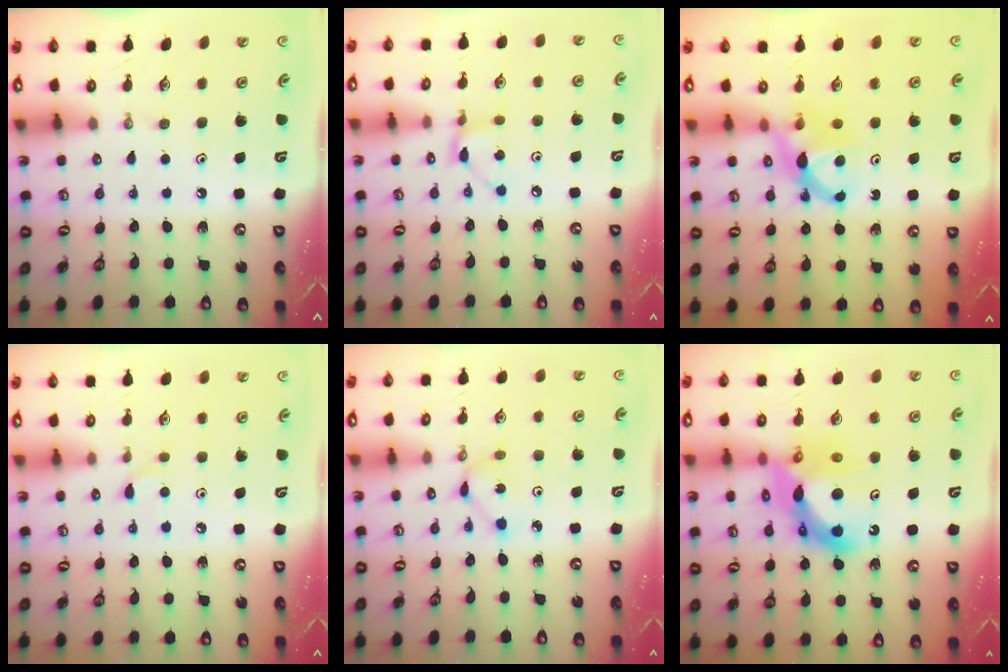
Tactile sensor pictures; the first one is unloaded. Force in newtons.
{"total": 4.6, "press": 4.6, "slide": 0.1}
{"total": 7.1, "press": 7.0, "slide": 0.3}
{"total": 4.5, "press": 4.4, "slide": 0.6}
{"total": 1.6, "press": 1.6, "slide": 0.2}
{"total": 13.8, "press": 13.7, "slide": 1.5}